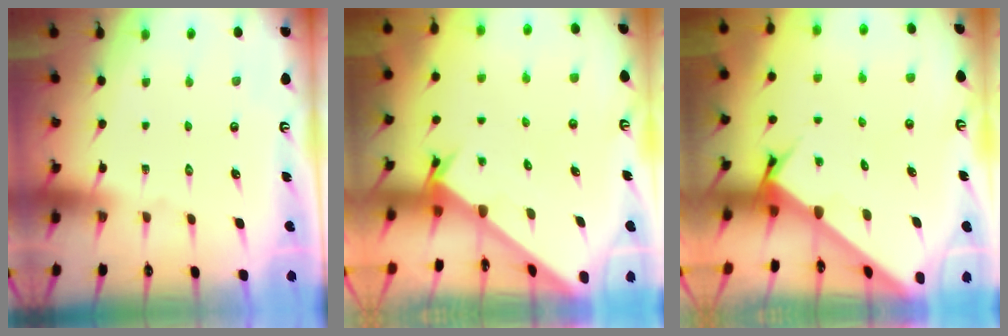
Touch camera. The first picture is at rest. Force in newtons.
{"total": 2.5, "press": 2.5, "slide": 0.2}
{"total": 3.2, "press": 3.2, "slide": 0.2}